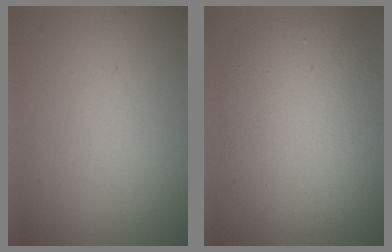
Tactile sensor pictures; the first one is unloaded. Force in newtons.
{"total": 9.0, "press": 9.0, "slide": 0.5}